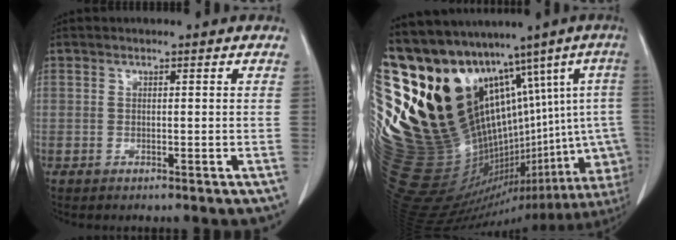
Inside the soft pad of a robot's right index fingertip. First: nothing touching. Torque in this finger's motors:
{"motor_torque": [0.74, 0.74, 1.05, 0.21]}